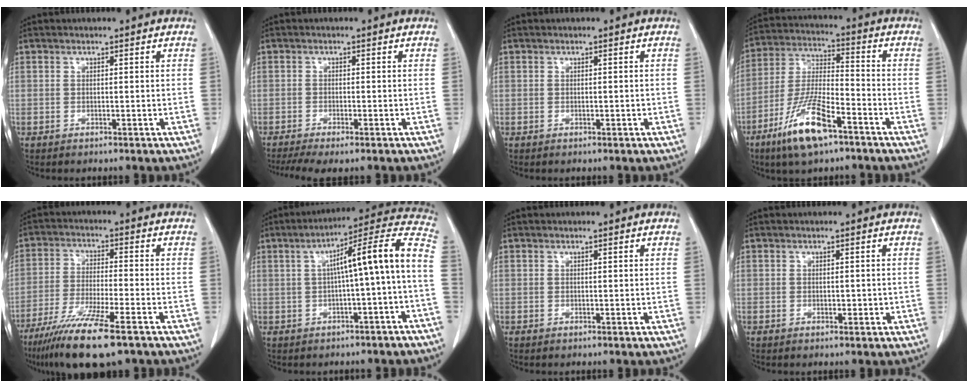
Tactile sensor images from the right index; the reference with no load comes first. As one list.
[{"total": 5.9, "force": [-4.5, 0.9, 3.7], "torque": [-0.062, -0.011, -0.071]}, {"total": 0.5, "force": [-0.1, 0.1, 0.5], "torque": [-0.011, 0.000, 0.001]}, {"total": 12.9, "force": [-7.6, 2.9, 10.0], "torque": [-0.209, -0.017, -0.142]}, {"total": 13.3, "force": [-9.1, 1.0, 9.7], "torque": [-0.183, -0.038, -0.155]}, {"total": 12.8, "force": [-0.8, 0.1, 12.8], "torque": [-0.180, 0.043, -0.015]}, {"total": 0.0}, {"total": 1.2, "force": [-0.2, 0.6, 1.0], "torque": [-0.014, 0.000, -0.001]}]